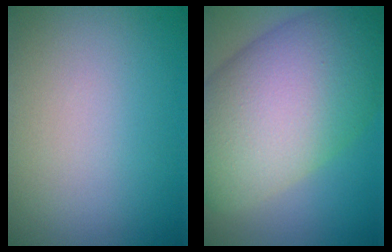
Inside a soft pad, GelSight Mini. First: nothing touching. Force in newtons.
{"total": 14.0, "press": 14.0, "slide": 0.2}